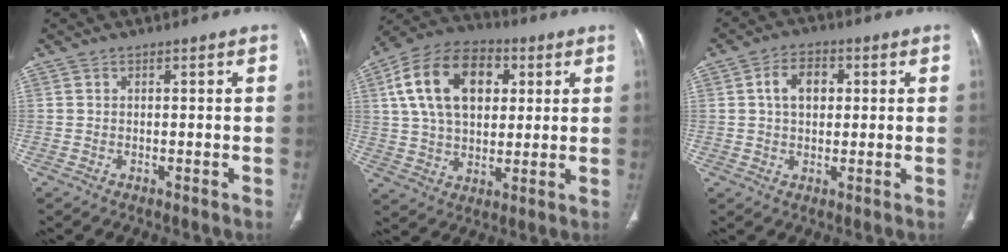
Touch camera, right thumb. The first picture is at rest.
{"total": 18.9, "force": [5.3, 12.2, 13.4], "torque": [-0.219, 0.007, 0.088]}
{"total": 6.5, "force": [1.4, 4.5, 4.5], "torque": [-0.063, 0.009, 0.019]}